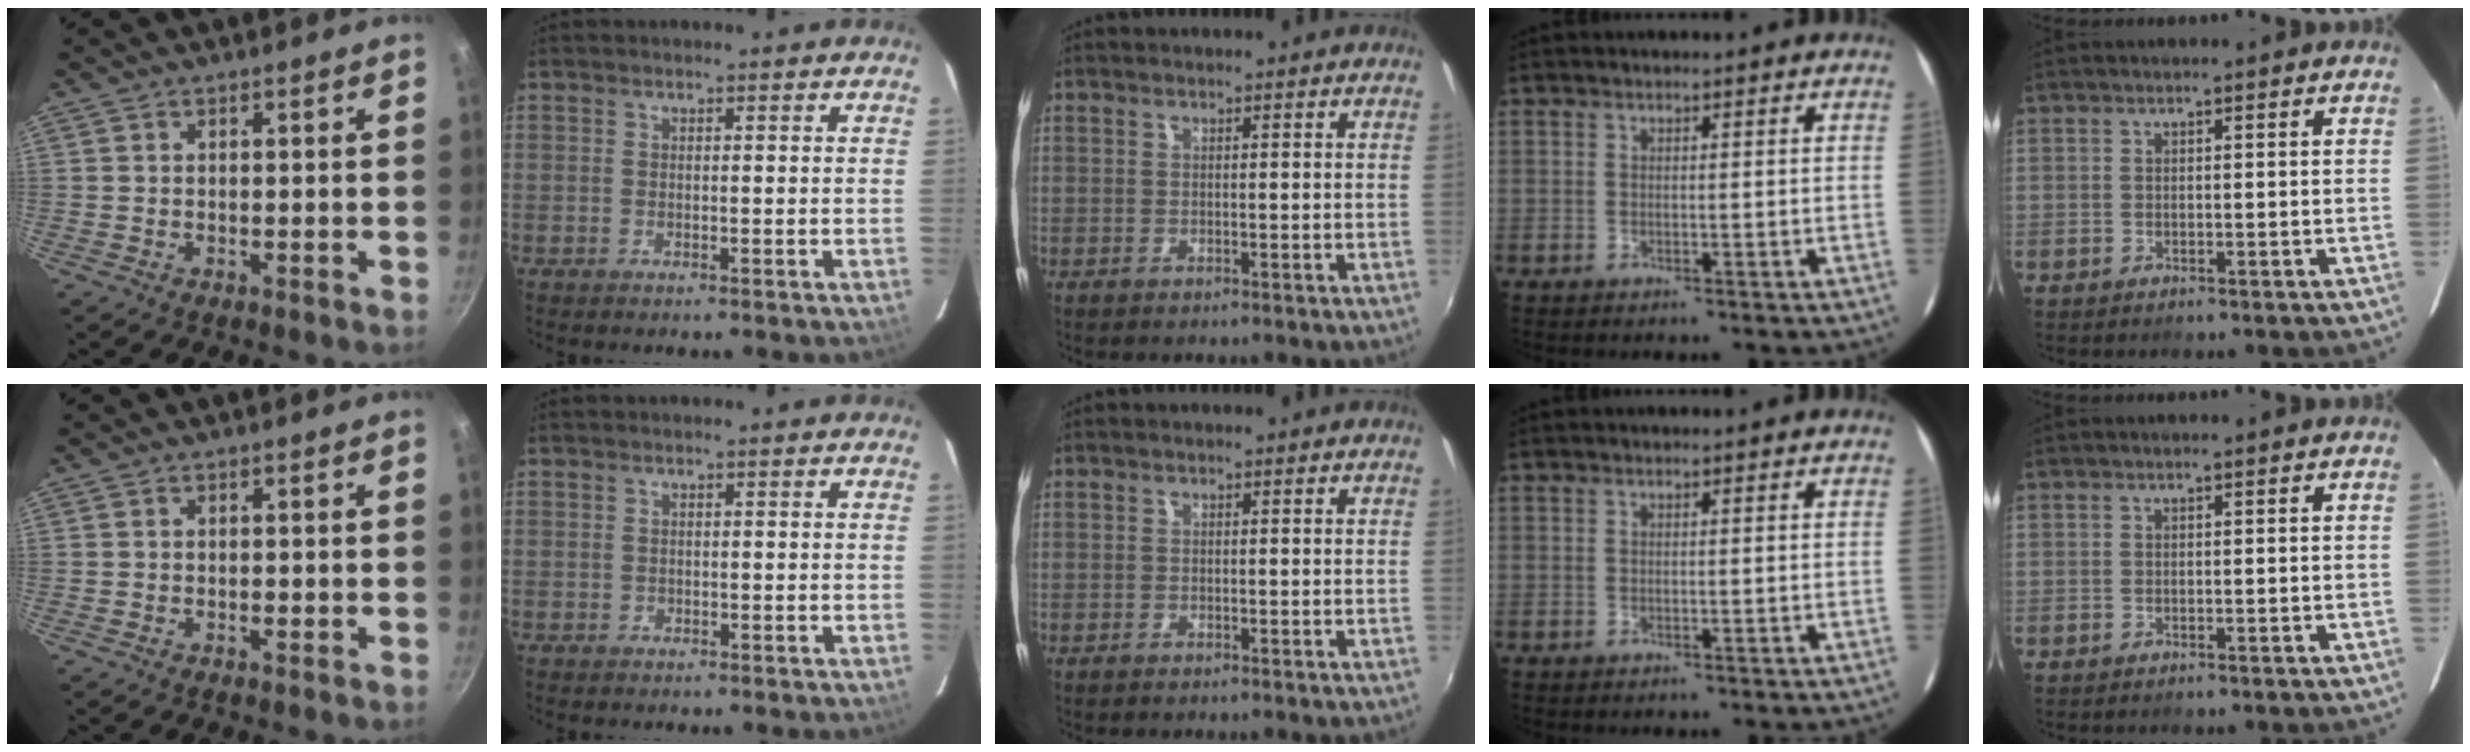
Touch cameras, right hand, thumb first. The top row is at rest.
{"thumb": {"total": 0.8, "force": [-0.3, 0.4, 0.6], "torque": [-0.009, 0.004, -0.007]}, "index": {"total": 0.6, "force": [-0.2, 0.6, 0.0], "torque": [0.003, 0.001, -0.001]}}